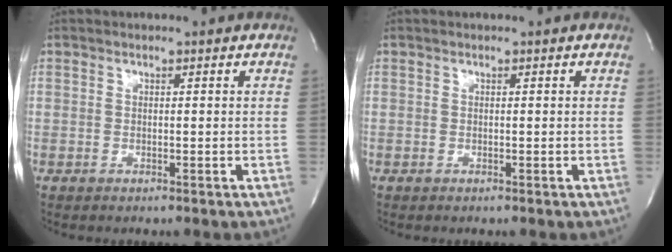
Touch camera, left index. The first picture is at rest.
{"total": 0.0}